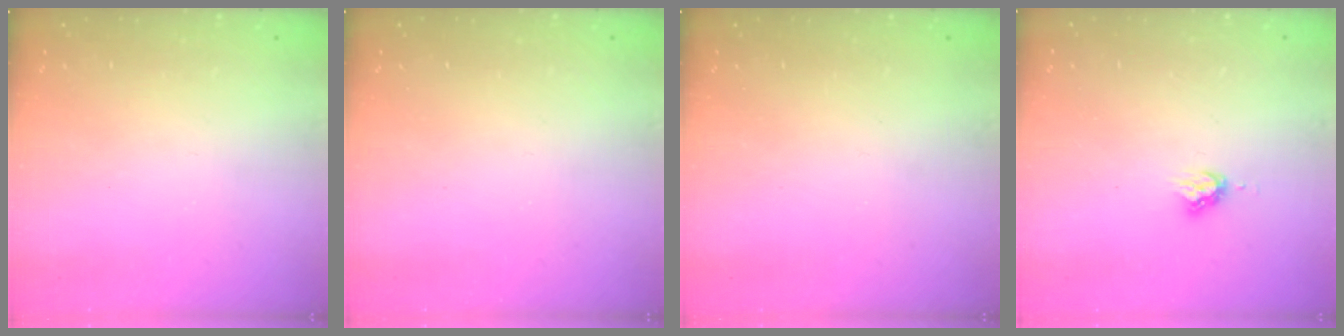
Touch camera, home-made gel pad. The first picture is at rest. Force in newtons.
{"total": 0.0}
{"total": 0.0}
{"total": 4.3, "press": 4.3, "slide": 0.3}